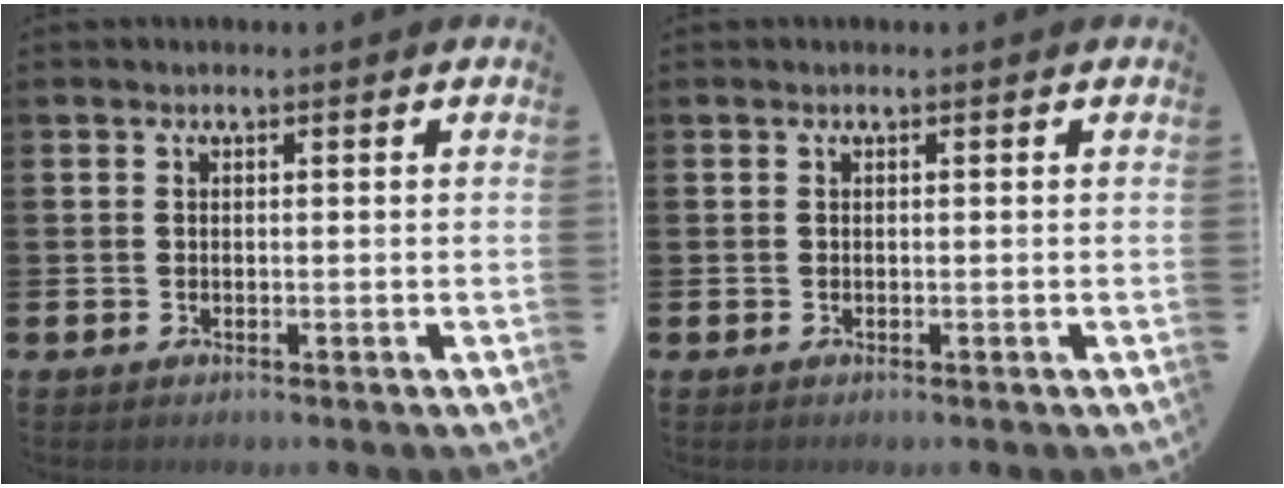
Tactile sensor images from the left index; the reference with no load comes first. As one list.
[{"total": 0.0}]